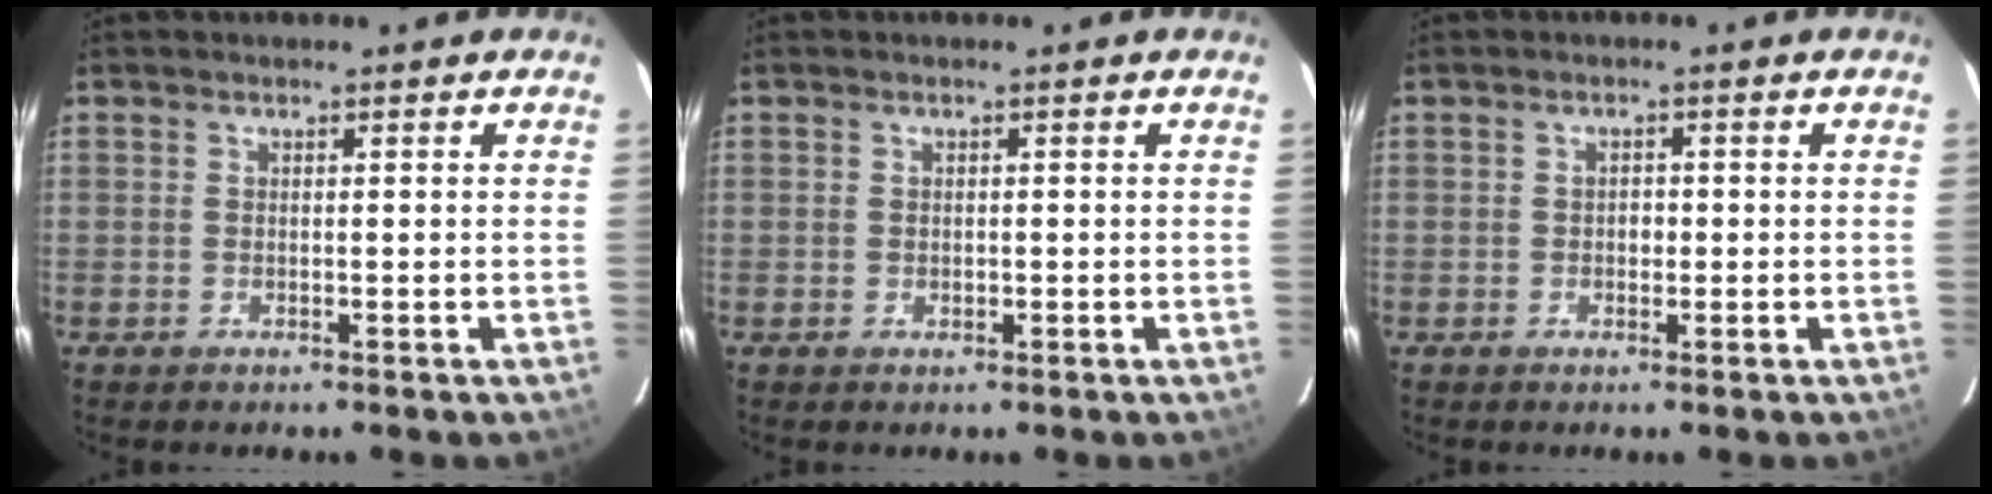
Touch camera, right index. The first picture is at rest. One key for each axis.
{"total": 0.8, "fx": -0.1, "fy": 0.8, "fz": 0.4, "tx": -0.004, "ty": 0.001, "tz": -0.001}
{"total": 1.3, "fx": -0.3, "fy": 1.1, "fz": 0.7, "tx": -0.012, "ty": 0.005, "tz": -0.004}